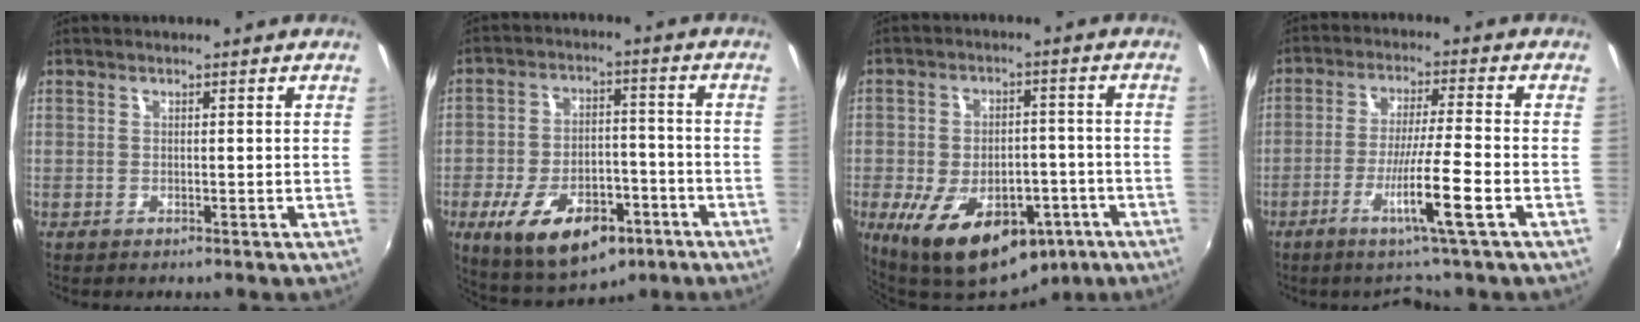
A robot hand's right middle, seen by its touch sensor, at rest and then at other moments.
{"total": 16.6, "force": [-8.5, 8.7, 11.3], "torque": [-0.223, -0.007, -0.120]}
{"total": 17.7, "force": [-9.0, 10.0, 11.5], "torque": [-0.227, -0.016, -0.124]}
{"total": 9.8, "force": [-5.1, -0.5, 8.4], "torque": [-0.155, -0.016, -0.093]}